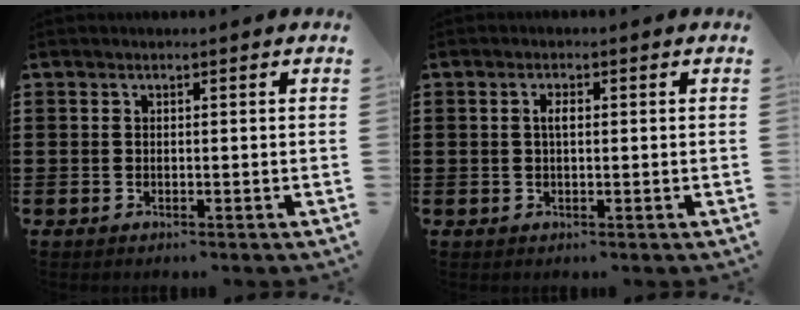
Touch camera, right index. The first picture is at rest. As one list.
[{"total": 1.8, "force": [0.2, 0.6, 1.6], "torque": [-0.032, 0.005, 0.001]}]